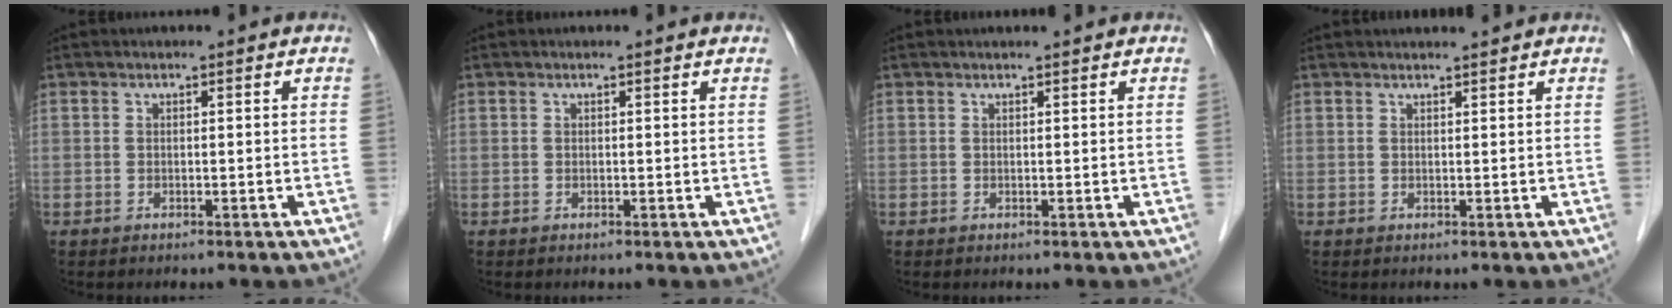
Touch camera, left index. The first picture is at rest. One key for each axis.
{"total": 0.8, "fx": 0.8, "fy": 0.0, "fz": 0.1, "tx": -0.012, "ty": 0.000, "tz": 0.007}
{"total": 1.3, "fx": 1.2, "fy": -0.1, "fz": 0.5, "tx": -0.007, "ty": 0.007, "tz": 0.021}
{"total": 2.9, "fx": 2.8, "fy": 0.0, "fz": 0.8, "tx": -0.012, "ty": 0.014, "tz": 0.037}